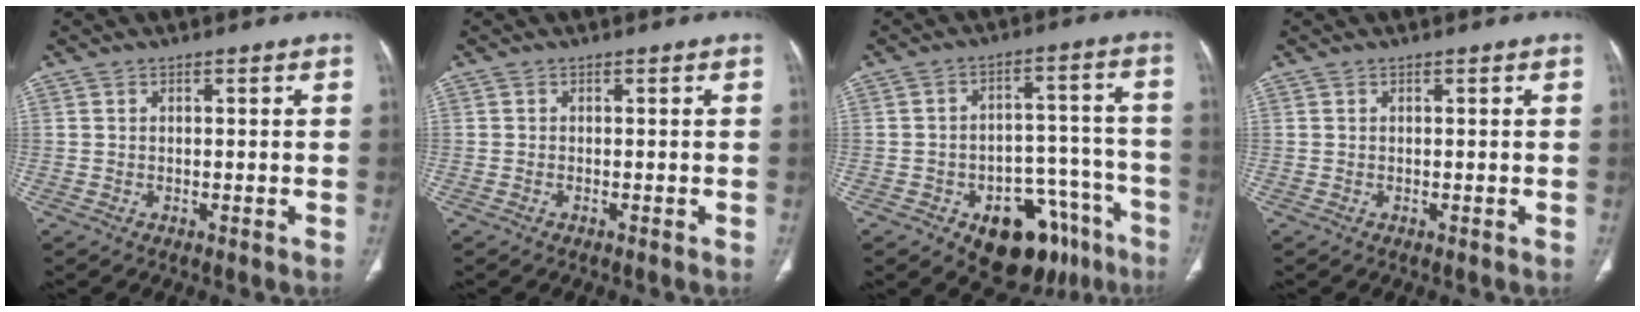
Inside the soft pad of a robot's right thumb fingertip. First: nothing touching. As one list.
[{"total": 0.0}, {"total": 17.5, "force": [-9.8, 10.2, 10.3], "torque": [-0.076, 0.081, -0.128]}, {"total": 0.0}]